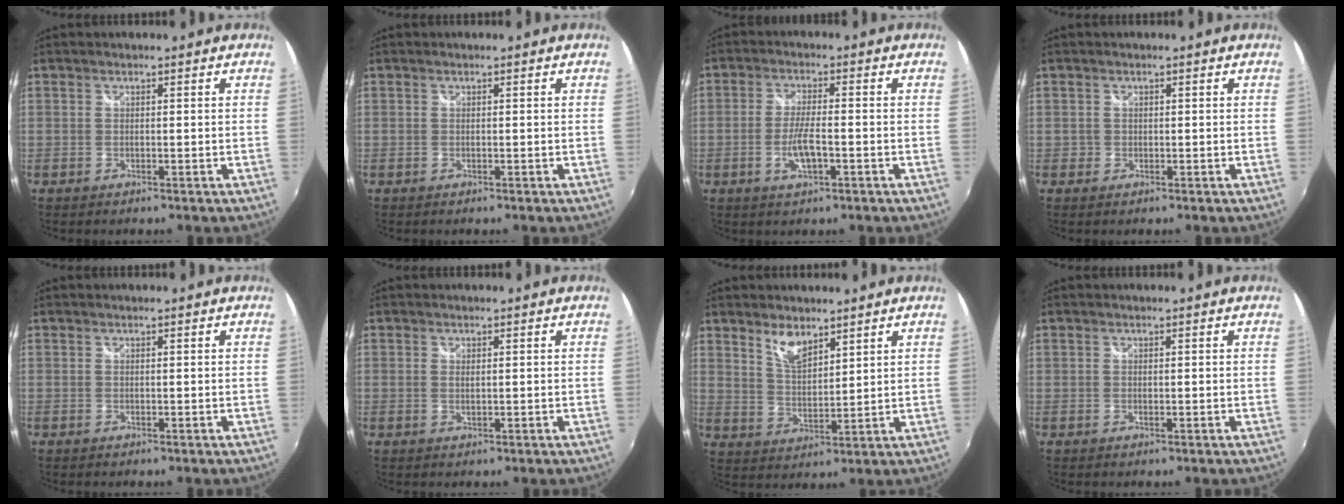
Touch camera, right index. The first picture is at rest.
{"total": 0.0}
{"total": 5.6, "force": [-2.0, 1.3, 5.0], "torque": [-0.103, -0.004, -0.037]}
{"total": 1.2, "force": [-0.2, 1.2, 0.0], "torque": [0.000, 0.003, -0.002]}
{"total": 0.0}
{"total": 0.9, "force": [0.2, 0.4, 0.8], "torque": [-0.016, -0.001, 0.001]}
{"total": 5.8, "force": [4.3, 2.2, 3.2], "torque": [-0.054, -0.001, 0.084]}
{"total": 0.0}